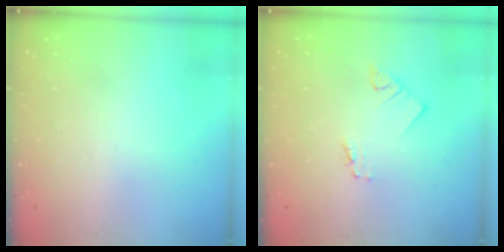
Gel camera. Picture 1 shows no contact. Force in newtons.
{"total": 1.2, "press": 1.2, "slide": 0.1}